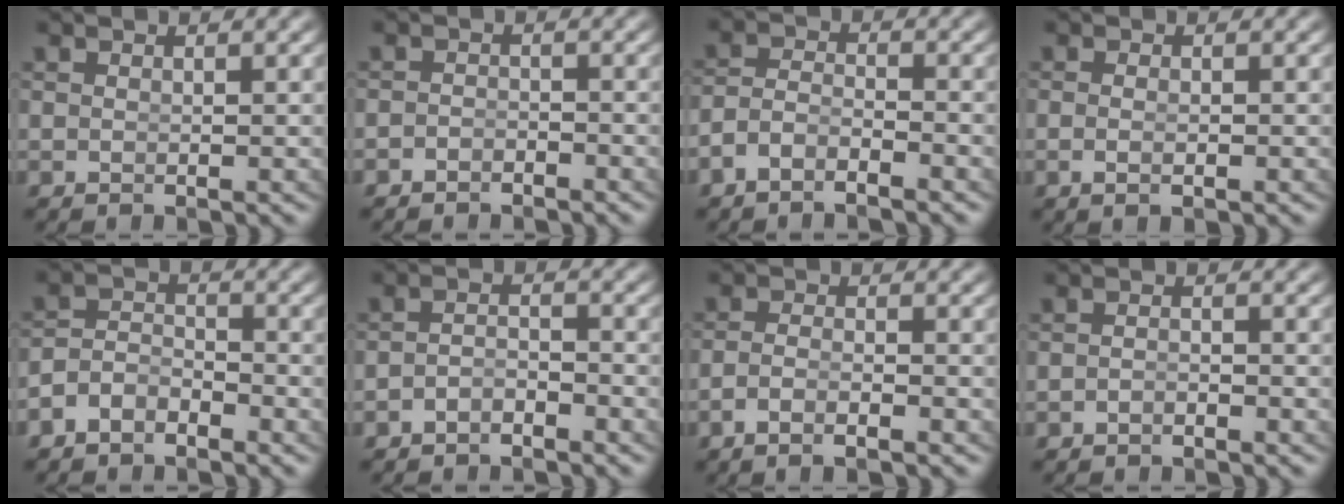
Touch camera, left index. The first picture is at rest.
{"total": 1.8, "force": [-1.8, 0.3, -0.2], "torque": [0.002, -0.016, -0.025]}
{"total": 3.6, "force": [-2.6, 2.0, 1.4], "torque": [-0.035, -0.017, -0.045]}
{"total": 1.2, "force": [-0.7, 0.0, 0.9], "torque": [-0.024, -0.012, -0.006]}
{"total": 3.8, "force": [-2.7, 2.5, 1.1], "torque": [-0.019, -0.016, -0.045]}
{"total": 2.3, "force": [-2.1, 0.7, 0.7], "torque": [-0.009, -0.013, -0.032]}
{"total": 2.5, "force": [-2.0, 0.4, 1.5], "torque": [-0.035, -0.012, -0.030]}
{"total": 1.2, "force": [-1.2, -0.1, 0.2], "torque": [-0.004, -0.006, -0.020]}